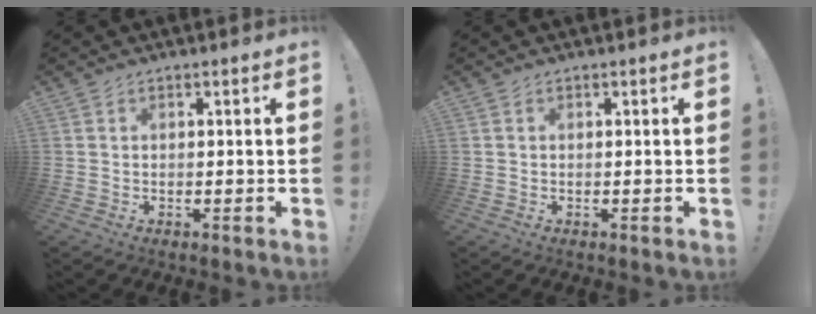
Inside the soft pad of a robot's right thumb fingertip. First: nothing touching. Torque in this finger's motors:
{"motor_torque": [0.01, 0.15, 0.04, -0.13, 0.00]}